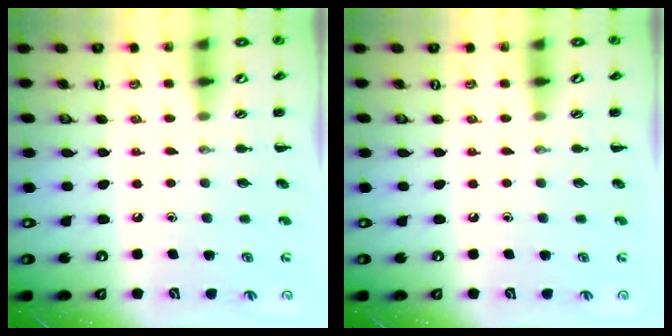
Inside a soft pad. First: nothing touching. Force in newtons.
{"total": 0.0}